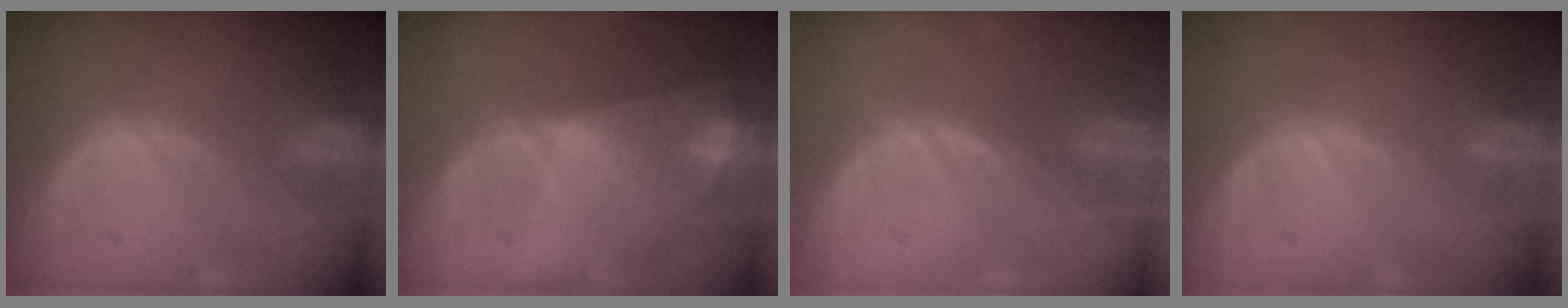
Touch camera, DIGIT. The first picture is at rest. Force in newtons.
{"total": 8.0, "press": 6.8, "slide": 4.2}
{"total": 0.0}
{"total": 0.0}